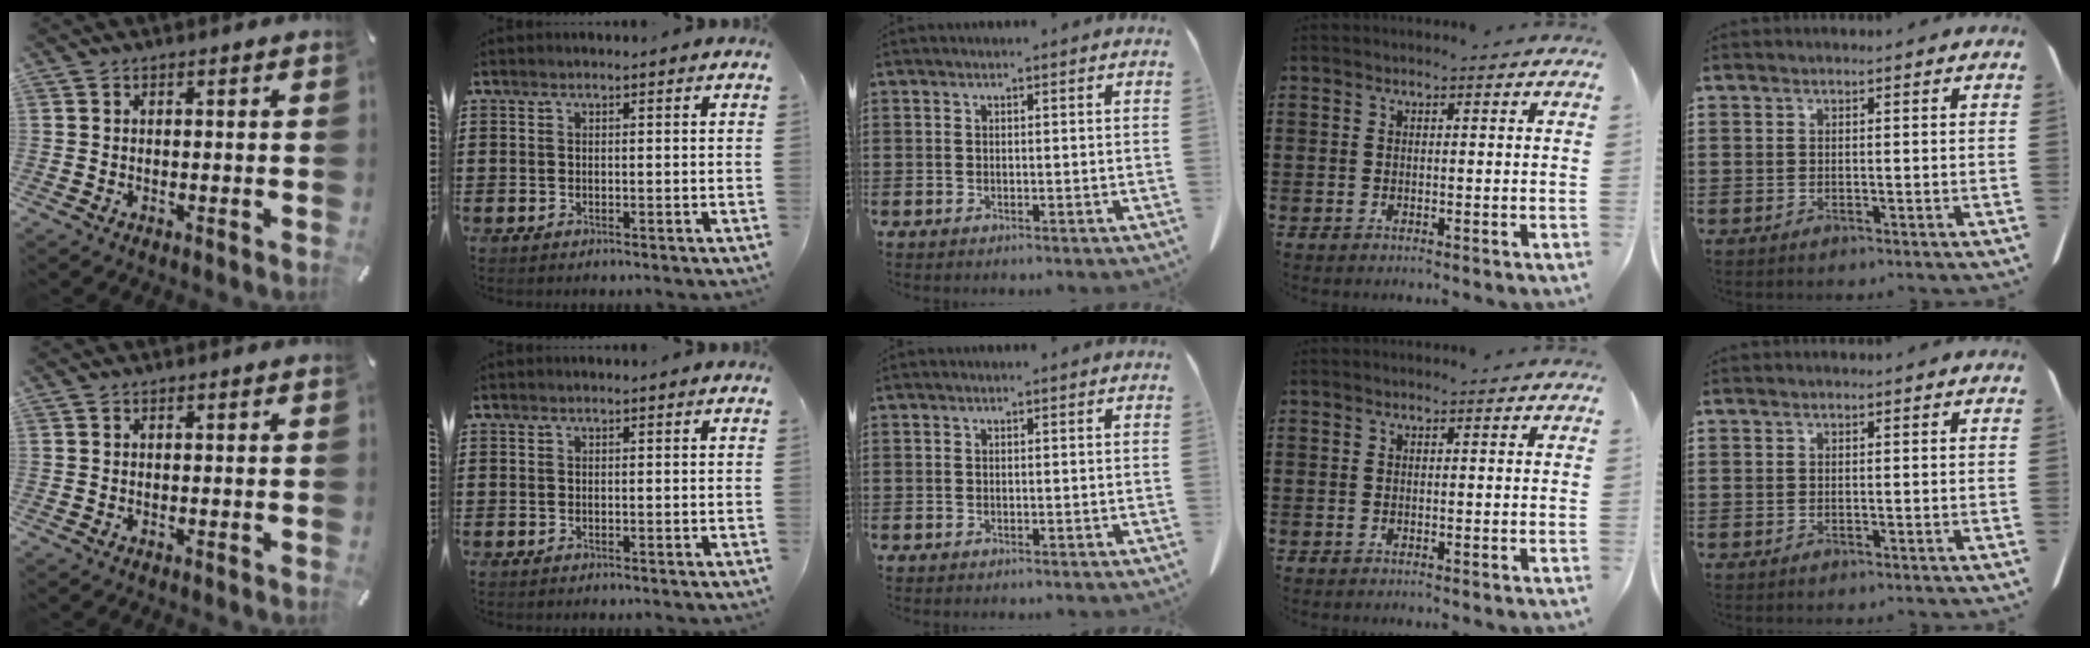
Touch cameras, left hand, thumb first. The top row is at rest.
{}